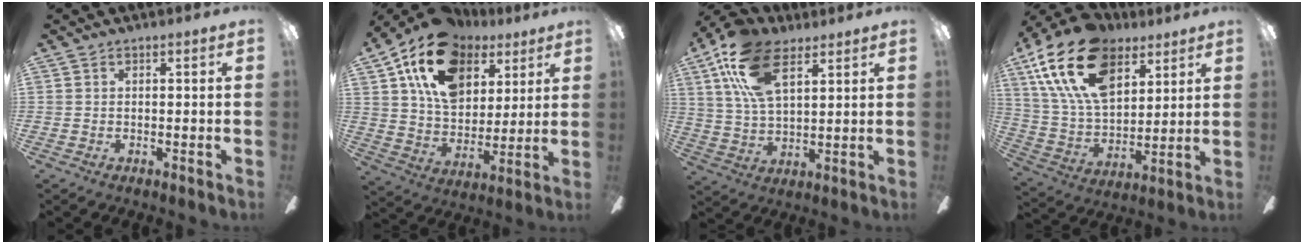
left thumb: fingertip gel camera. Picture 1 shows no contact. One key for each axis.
{"total": 18.4, "fx": 10.4, "fy": 12.0, "fz": 9.3, "tx": -0.170, "ty": -0.034, "tz": 0.193}
{"total": 17.5, "fx": 9.1, "fy": 8.8, "fz": 12.1, "tx": -0.245, "ty": -0.010, "tz": 0.165}
{"total": 22.6, "fx": 12.1, "fy": 13.1, "fz": 13.9, "tx": -0.270, "ty": -0.042, "tz": 0.215}